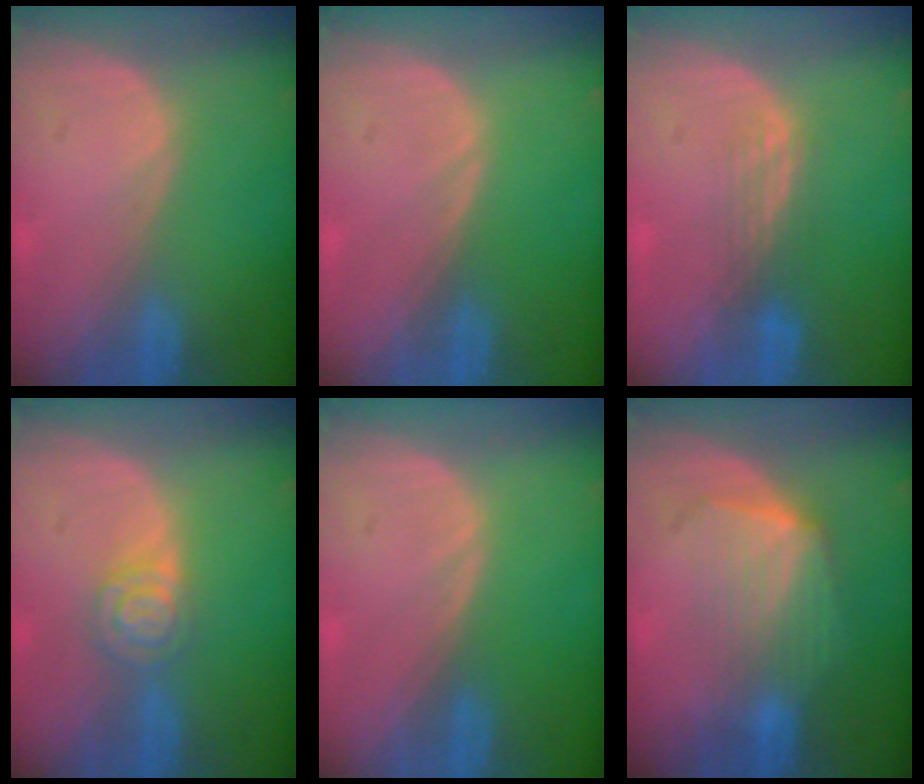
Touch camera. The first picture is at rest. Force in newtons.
{"total": 0.0}
{"total": 3.0, "press": 2.5, "slide": 1.6}
{"total": 4.9, "press": 4.2, "slide": 2.5}
{"total": 0.0}
{"total": 7.1, "press": 6.5, "slide": 2.9}